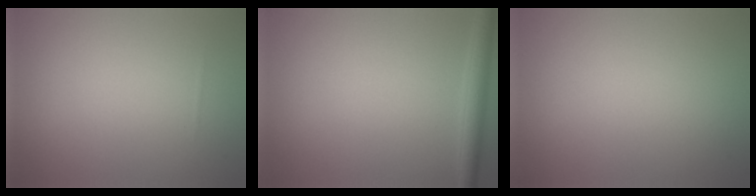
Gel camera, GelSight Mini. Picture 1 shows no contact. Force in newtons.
{"total": 2.5, "press": 2.5, "slide": 0.1}
{"total": 0.0}